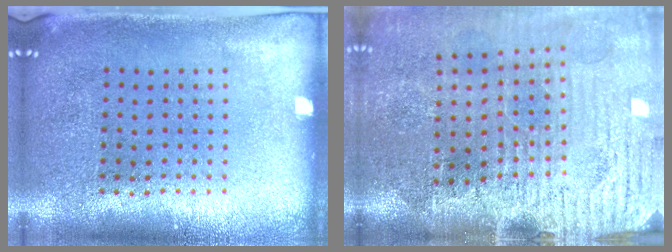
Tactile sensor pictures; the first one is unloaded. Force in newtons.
{"total": 4.2, "press": 3.7, "slide": 1.8}